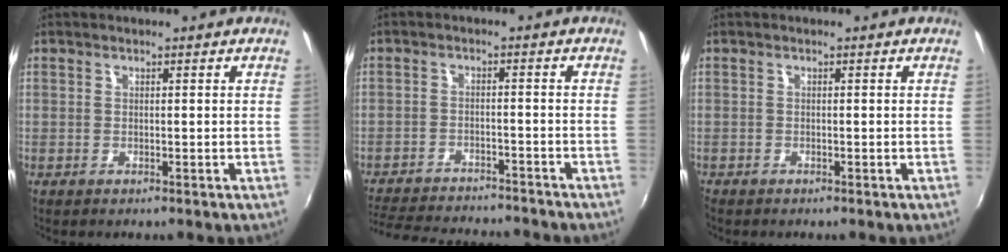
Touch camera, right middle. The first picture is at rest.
{"total": 17.0, "force": [-15.1, 3.8, 6.8], "torque": [-0.146, -0.015, -0.218]}
{"total": 0.6, "force": [-0.6, 0.3, 0.0], "torque": [-0.003, -0.002, -0.013]}